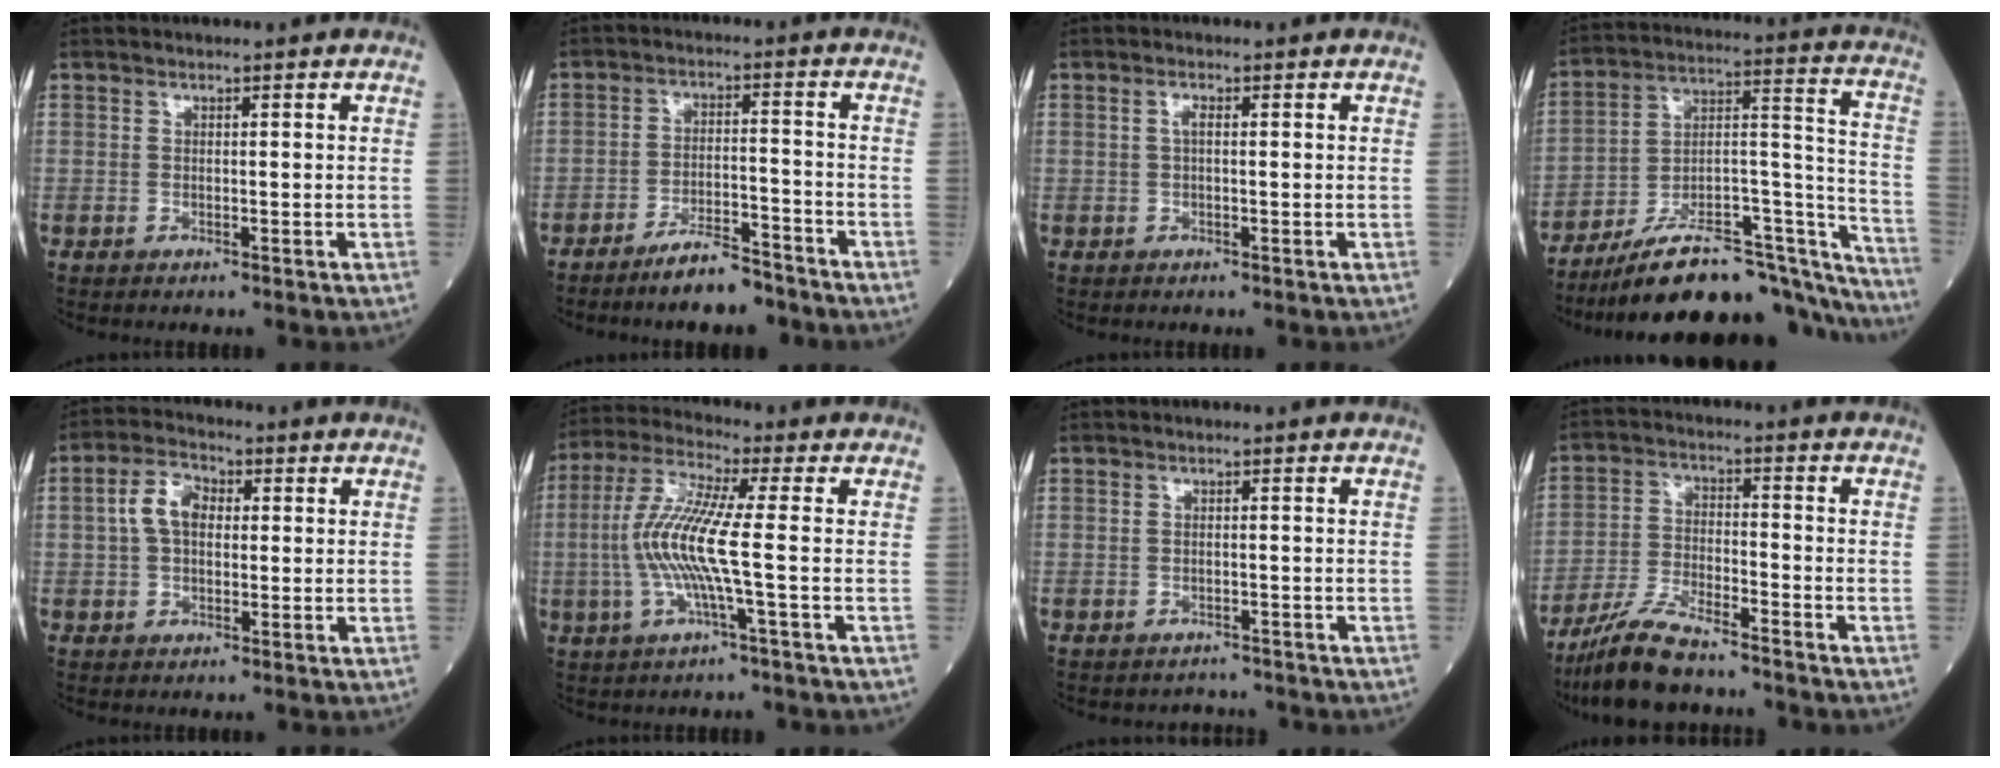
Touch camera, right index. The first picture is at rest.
{"total": 6.5, "force": [-5.6, 1.3, 3.1], "torque": [-0.056, -0.004, -0.099]}
{"total": 1.2, "force": [0.2, 0.4, 1.2], "torque": [-0.025, 0.003, 0.002]}
{"total": 27.1, "force": [-23.1, 6.1, 12.8], "torque": [-0.126, 0.041, -0.344]}
{"total": 5.7, "force": [0.8, 3.4, 4.4], "torque": [-0.097, 0.018, 0.013]}
{"total": 10.1, "force": [-1.1, 0.1, 10.0], "torque": [-0.215, 0.008, -0.033]}
{"total": 1.7, "force": [-1.5, 0.5, -0.4], "torque": [0.003, 0.000, -0.019]}
{"total": 9.2, "force": [-7.9, 1.3, 4.6], "torque": [-0.094, -0.021, -0.148]}